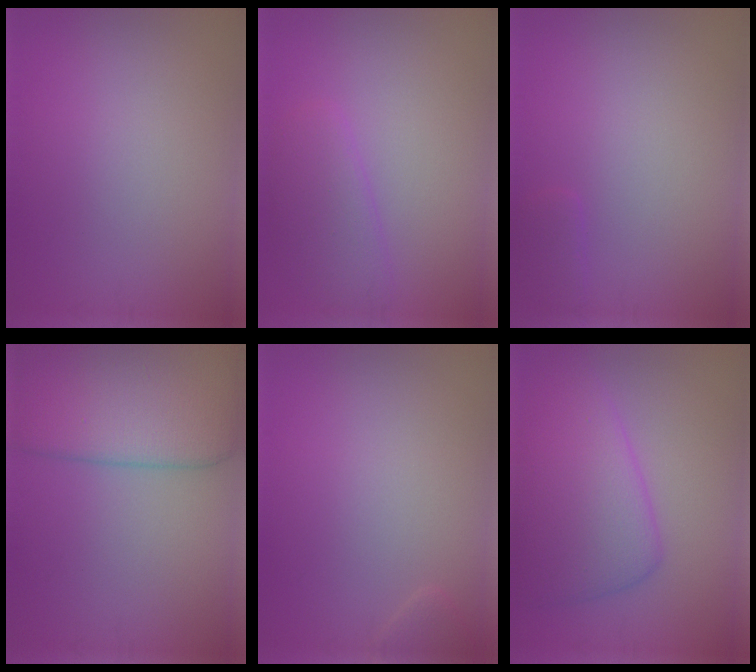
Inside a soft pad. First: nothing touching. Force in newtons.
{"total": 2.7, "press": 2.7, "slide": 0.1}
{"total": 0.9, "press": 0.9, "slide": 0.1}
{"total": 8.7, "press": 8.6, "slide": 0.6}
{"total": 0.8, "press": 0.8, "slide": 0.1}
{"total": 6.1, "press": 6.1, "slide": 0.2}